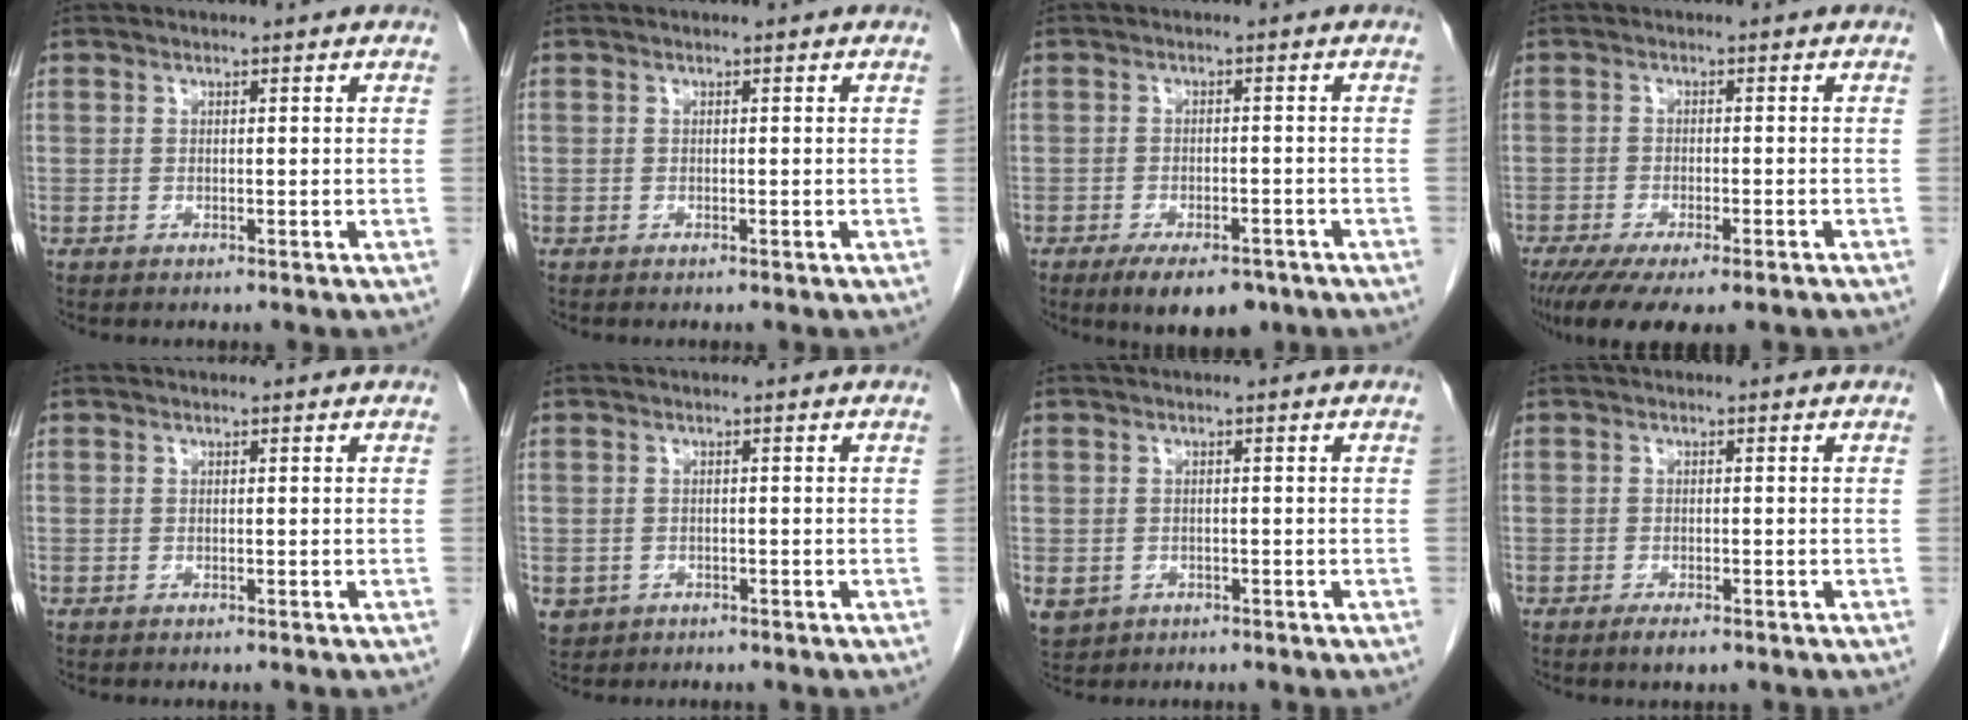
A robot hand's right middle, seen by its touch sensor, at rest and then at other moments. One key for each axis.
{"total": 0.0}
{"total": 7.8, "fx": -5.6, "fy": 3.1, "fz": 4.5, "tx": -0.064, "ty": -0.004, "tz": -0.083}
{"total": 11.6, "fx": -8.8, "fy": 2.5, "fz": 7.2, "tx": -0.110, "ty": -0.019, "tz": -0.132}
{"total": 0.0}
{"total": 2.9, "fx": -1.3, "fy": 2.6, "fz": 0.4, "tx": -0.005, "ty": 0.003, "tz": -0.019}
{"total": 5.0, "fx": -2.1, "fy": 4.3, "fz": 1.4, "tx": -0.033, "ty": -0.002, "tz": -0.028}
{"total": 1.8, "fx": -1.2, "fy": 0.5, "fz": 1.3, "tx": -0.024, "ty": -0.003, "tz": -0.017}